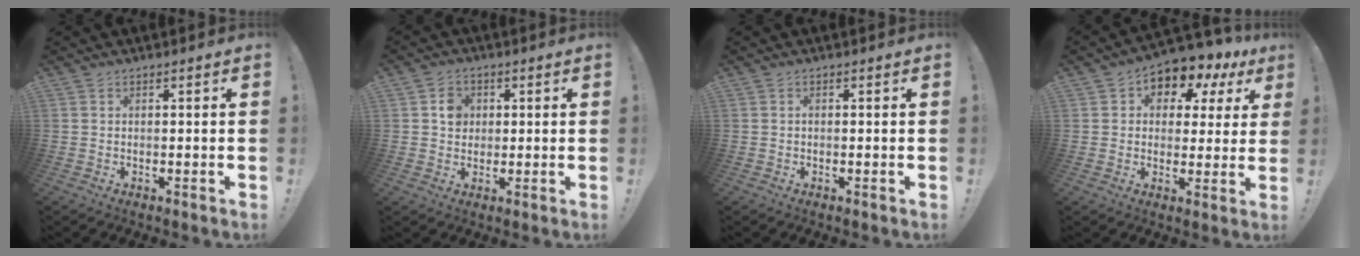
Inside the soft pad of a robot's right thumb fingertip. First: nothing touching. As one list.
[{"total": 5.1, "force": [0.9, 4.6, 2.1], "torque": [-0.011, -0.001, 0.012]}, {"total": 0.5, "force": [-0.3, 0.3, 0.3], "torque": [-0.007, 0.003, -0.006]}, {"total": 6.9, "force": [3.6, 5.0, 3.0], "torque": [-0.037, -0.034, 0.066]}]